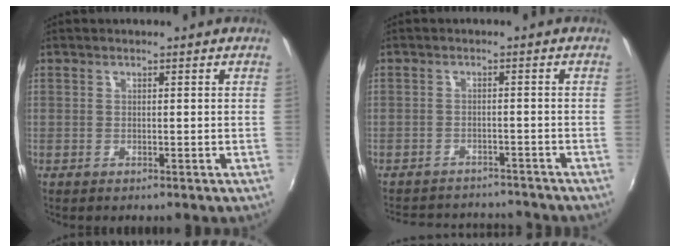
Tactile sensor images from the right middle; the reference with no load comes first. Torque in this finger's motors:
{"motor_torque": [0.98, -1.16, 0.09, 0.07]}